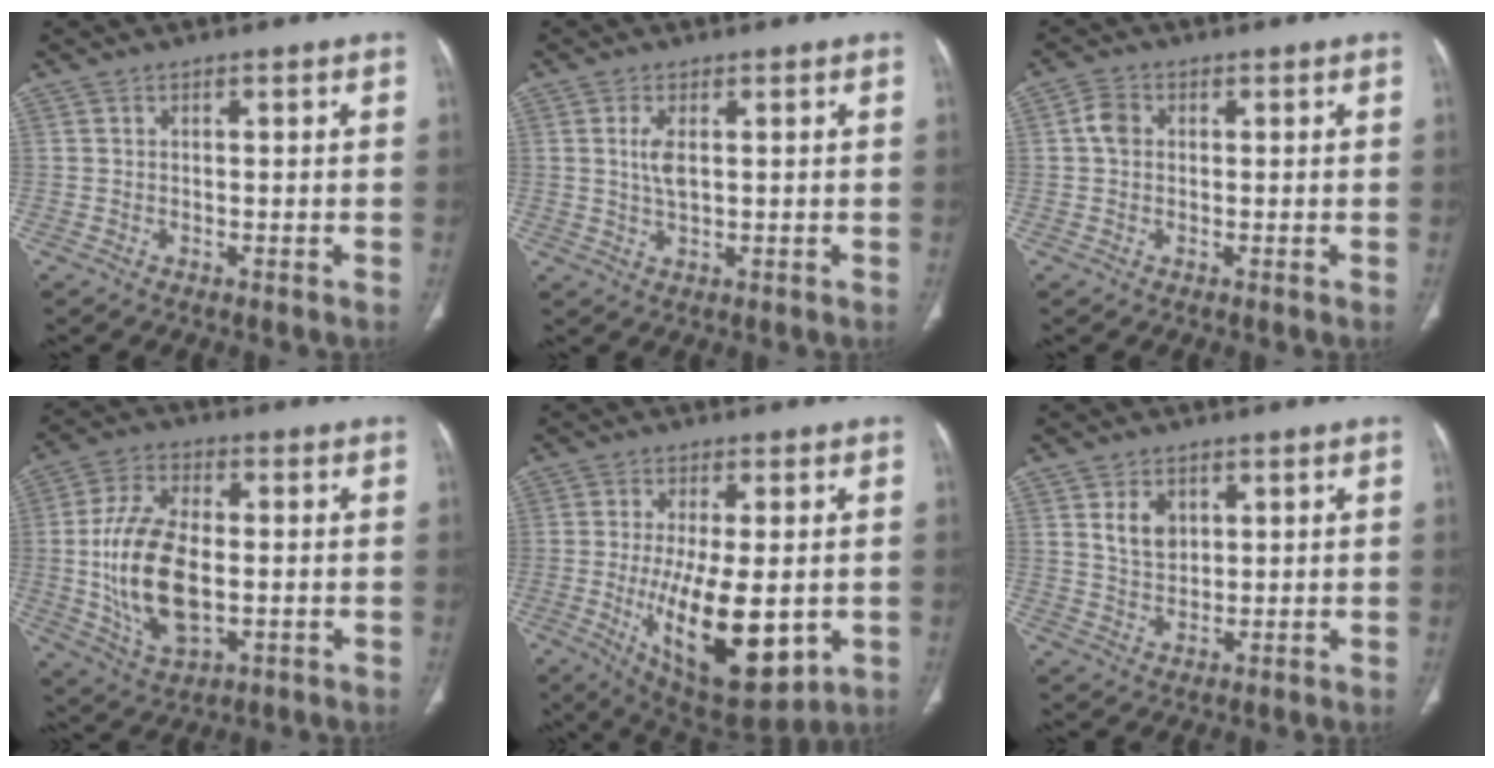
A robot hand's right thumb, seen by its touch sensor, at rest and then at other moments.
{"total": 3.8, "force": [0.7, 1.6, 3.3], "torque": [-0.074, -0.003, 0.017]}
{"total": 3.1, "force": [0.3, 2.4, 1.9], "torque": [-0.035, 0.007, 0.001]}
{"total": 17.3, "force": [-1.2, 9.4, 14.5], "torque": [-0.279, 0.001, -0.012]}
{"total": 18.0, "force": [-3.3, 7.2, 16.1], "torque": [-0.263, -0.026, -0.030]}
{"total": 5.2, "force": [2.0, 3.6, 3.1], "torque": [-0.039, -0.016, 0.041]}